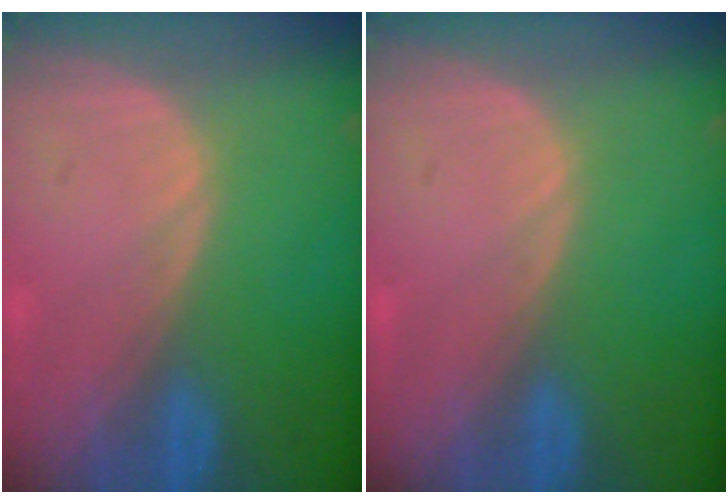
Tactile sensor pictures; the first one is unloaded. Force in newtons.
{"total": 0.0}